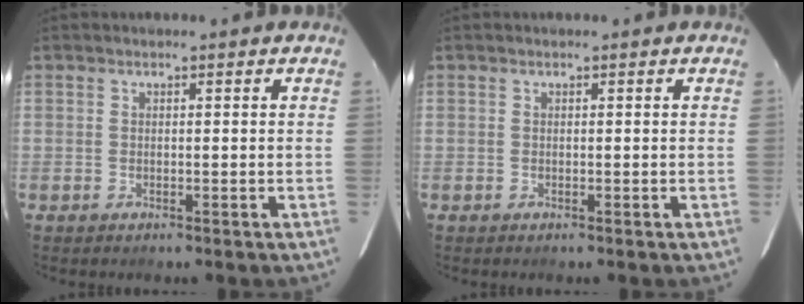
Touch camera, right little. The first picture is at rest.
{"total": 0.0}